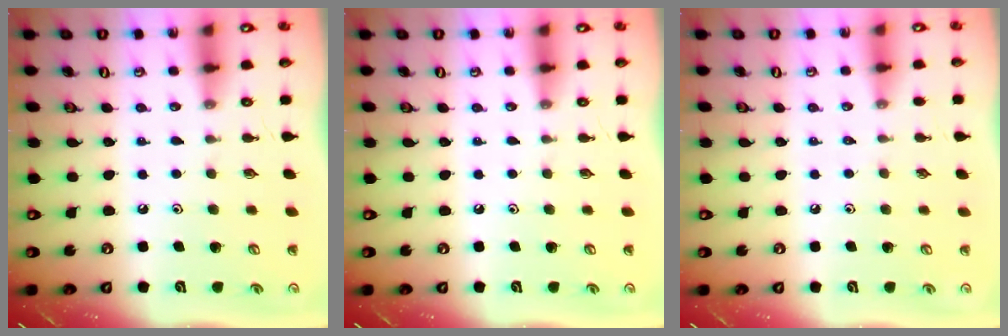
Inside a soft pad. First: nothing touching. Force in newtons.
{"total": 0.0}
{"total": 2.0, "press": 2.0, "slide": 0.4}